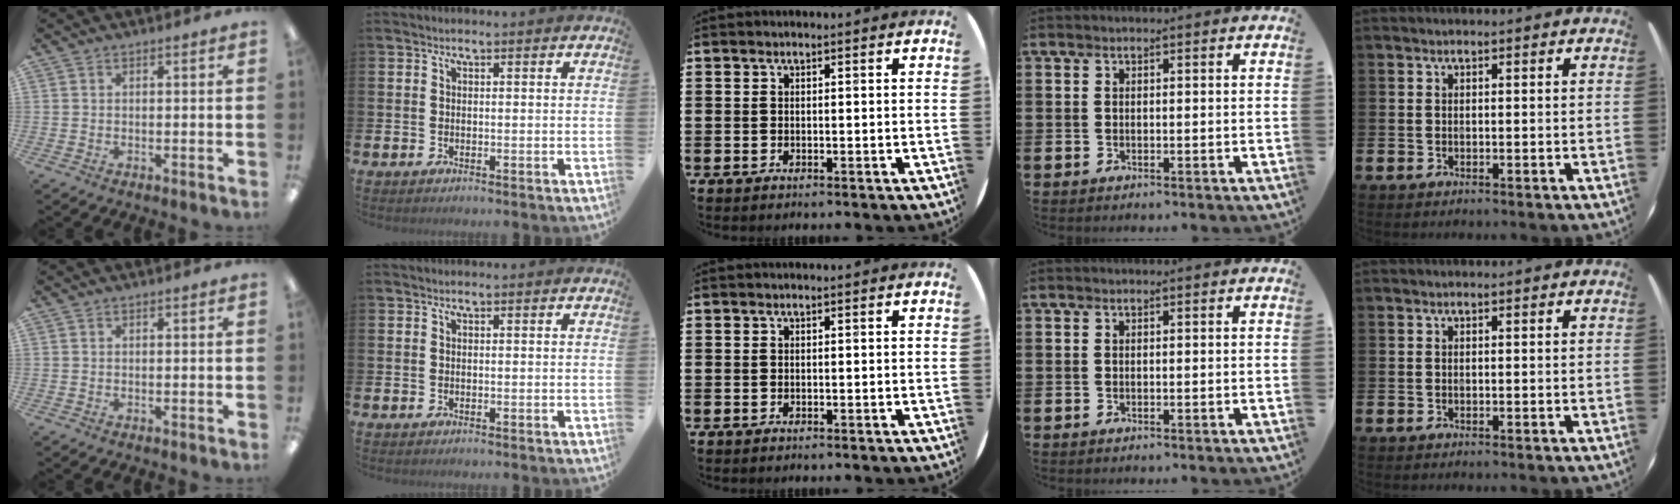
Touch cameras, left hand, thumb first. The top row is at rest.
{}